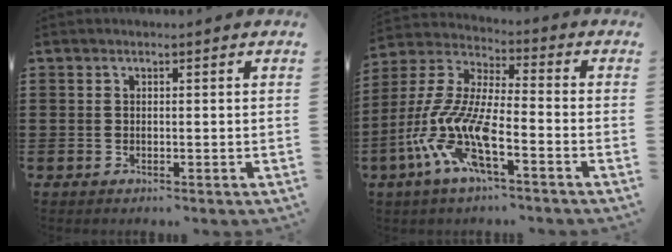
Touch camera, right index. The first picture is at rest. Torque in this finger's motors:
{"motor_torque": [2.14, 0.00, 1.06, 0.21]}